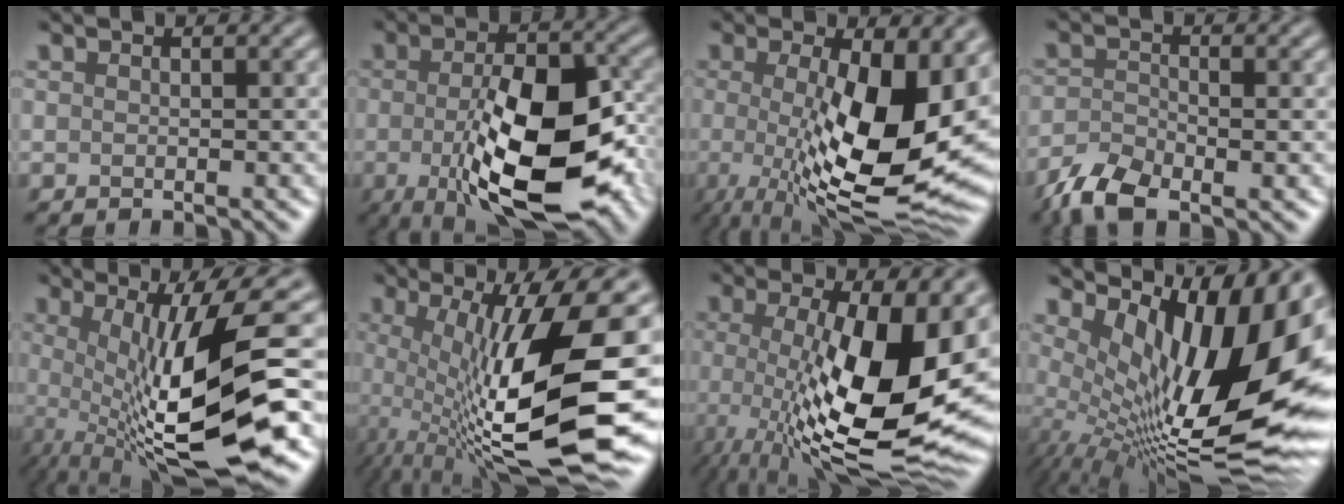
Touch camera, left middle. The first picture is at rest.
{"total": 12.0, "force": [-3.0, 4.8, 10.6], "torque": [-0.178, -0.015, -0.051]}
{"total": 13.0, "force": [-0.5, 4.2, 12.3], "torque": [-0.178, -0.023, -0.009]}
{"total": 4.3, "force": [-2.9, 1.7, 2.6], "torque": [-0.055, -0.011, -0.059]}
{"total": 13.1, "force": [-1.5, 2.9, 12.6], "torque": [-0.202, -0.009, -0.019]}
{"total": 15.6, "force": [-1.1, 4.7, 14.8], "torque": [-0.240, -0.011, -0.012]}
{"total": 14.4, "force": [-0.5, 4.8, 13.6], "torque": [-0.199, -0.023, -0.010]}
{"total": 16.3, "force": [3.0, 6.2, 14.7], "torque": [-0.226, -0.005, 0.057]}